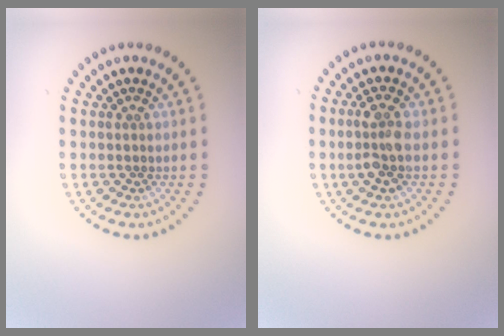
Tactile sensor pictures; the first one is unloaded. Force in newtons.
{"total": 2.8, "press": 2.7, "slide": 0.6}